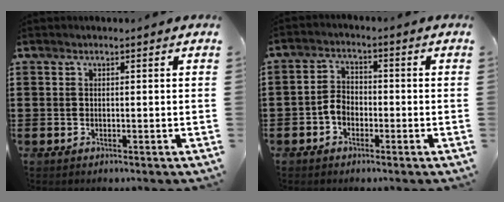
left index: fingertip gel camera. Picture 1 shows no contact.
{"total": 3.4, "force": [-1.5, 2.4, 2.0], "torque": [-0.054, 0.001, -0.034]}